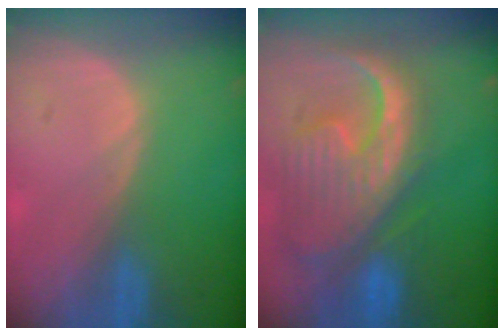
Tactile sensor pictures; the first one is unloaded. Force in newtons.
{"total": 13.0, "press": 11.2, "slide": 6.6}